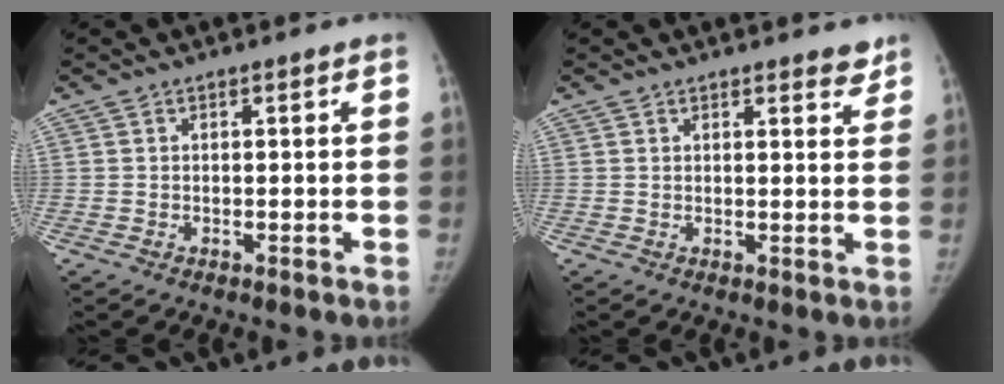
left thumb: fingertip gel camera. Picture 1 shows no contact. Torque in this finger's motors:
{"motor_torque": [0.39, 0.11, 0.37, -0.05, 0.10]}